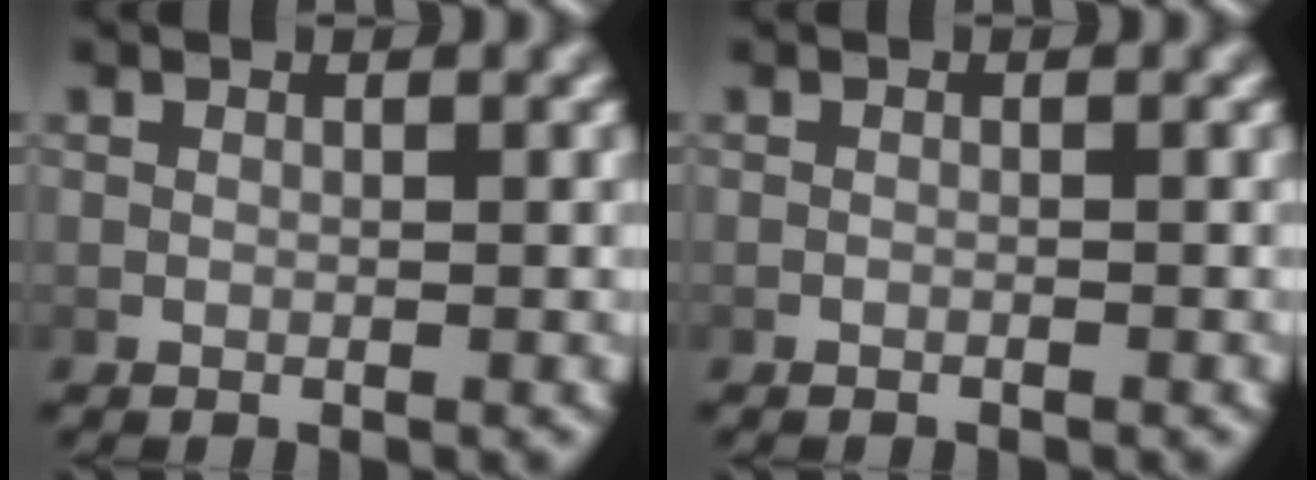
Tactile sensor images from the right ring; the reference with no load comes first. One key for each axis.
{"total": 0.6, "fx": -0.5, "fy": -0.1, "fz": 0.0, "tx": -0.003, "ty": 0.000, "tz": -0.009}